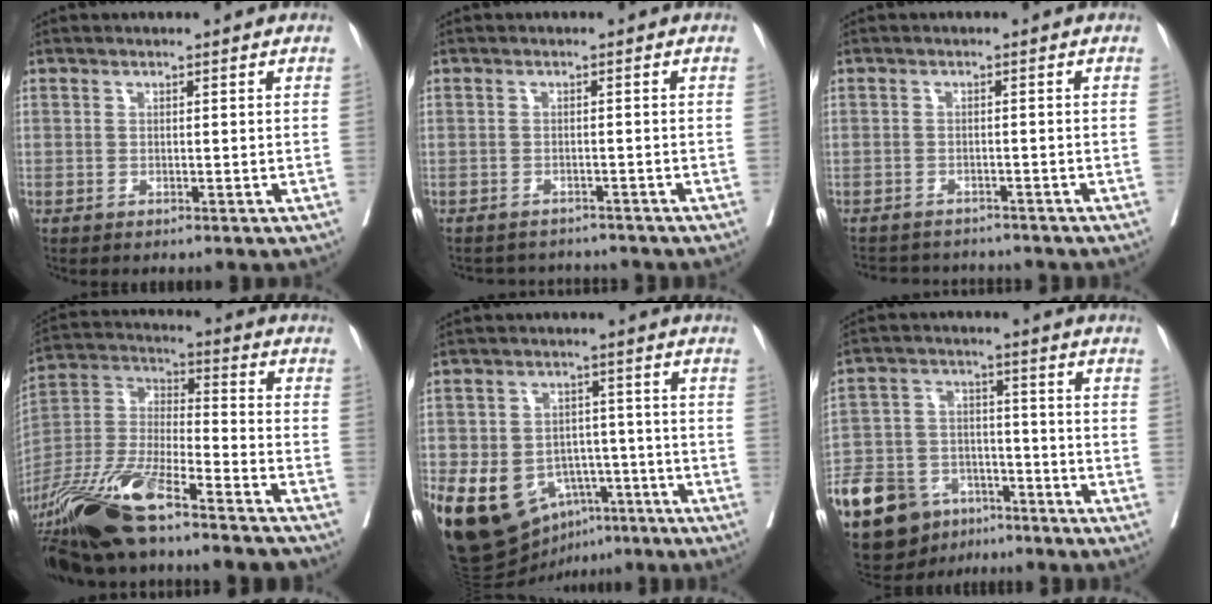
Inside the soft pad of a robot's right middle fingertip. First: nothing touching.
{"total": 3.8, "force": [-3.5, 1.0, -0.8], "torque": [0.015, 0.005, -0.052]}
{"total": 5.4, "force": [-5.2, 1.7, 0.0], "torque": [0.007, 0.005, -0.071]}
{"total": 26.5, "force": [-20.1, 4.9, 16.6], "torque": [-0.363, -0.032, -0.355]}
{"total": 15.1, "force": [-7.0, 11.1, 7.5], "torque": [-0.131, 0.023, -0.098]}
{"total": 20.9, "force": [-13.5, 12.2, 10.3], "torque": [-0.269, 0.004, -0.230]}